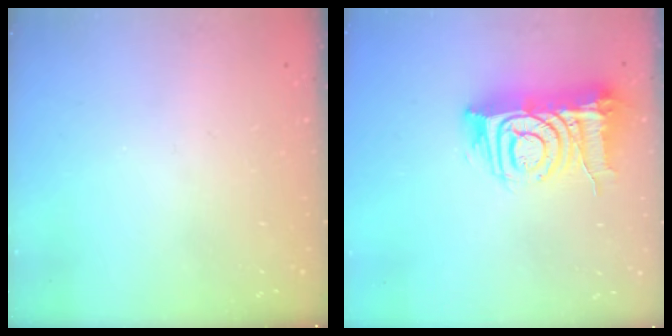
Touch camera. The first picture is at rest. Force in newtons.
{"total": 14.6, "press": 14.5, "slide": 1.5}